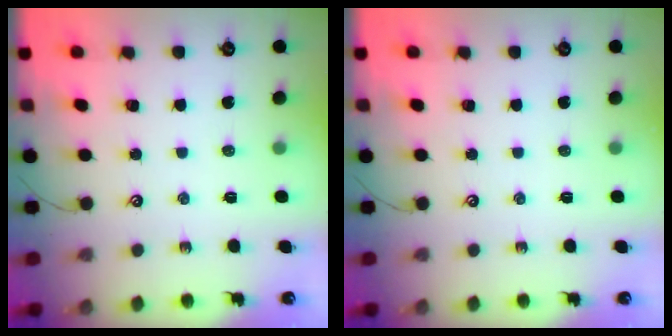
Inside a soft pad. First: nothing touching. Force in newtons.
{"total": 0.0}